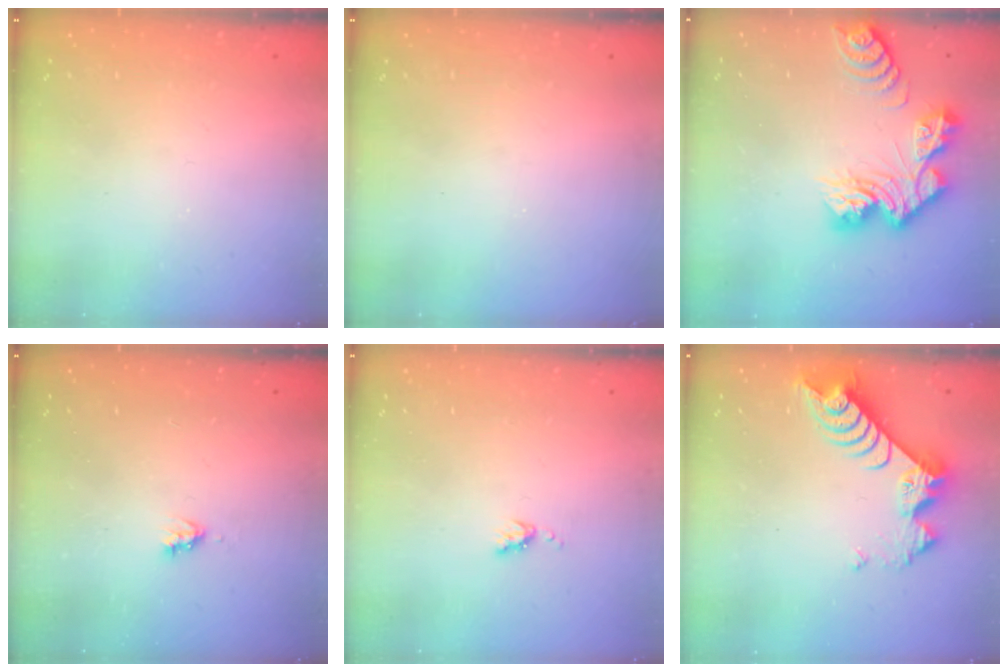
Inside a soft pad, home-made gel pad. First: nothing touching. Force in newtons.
{"total": 0.0}
{"total": 13.6, "press": 13.6, "slide": 1.3}
{"total": 2.6, "press": 2.6, "slide": 0.4}
{"total": 4.0, "press": 4.0, "slide": 0.6}
{"total": 9.3, "press": 9.3, "slide": 1.0}